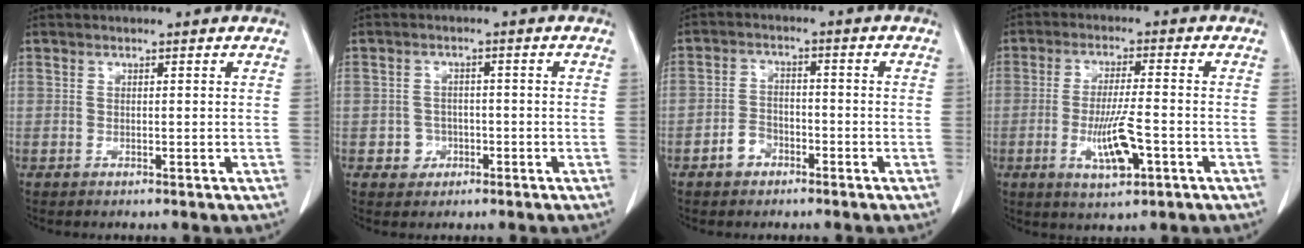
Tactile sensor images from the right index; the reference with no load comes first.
{"total": 2.8, "force": [-1.1, 2.6, 0.3], "torque": [0.003, 0.011, -0.013]}
{"total": 3.7, "force": [-2.3, 2.5, 1.5], "torque": [-0.029, 0.012, -0.039]}
{"total": 7.8, "force": [-2.6, 1.2, 7.2], "torque": [-0.135, -0.011, -0.043]}